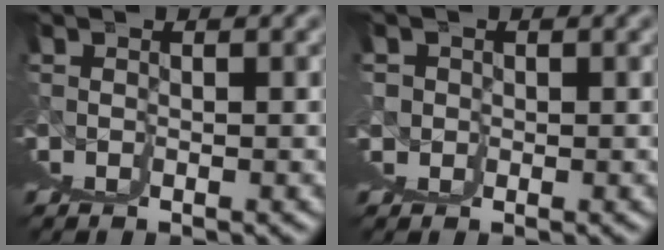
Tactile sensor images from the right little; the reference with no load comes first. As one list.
[{"total": 1.1, "force": [0.9, 0.5, 0.3], "torque": [-0.002, -0.004, 0.015]}]